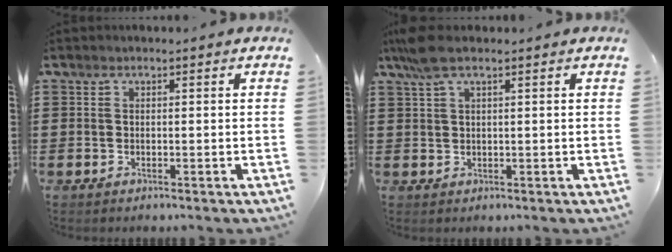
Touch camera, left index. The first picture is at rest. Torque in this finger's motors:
{"motor_torque": [1.42, -0.72, 0.41, 0.11]}